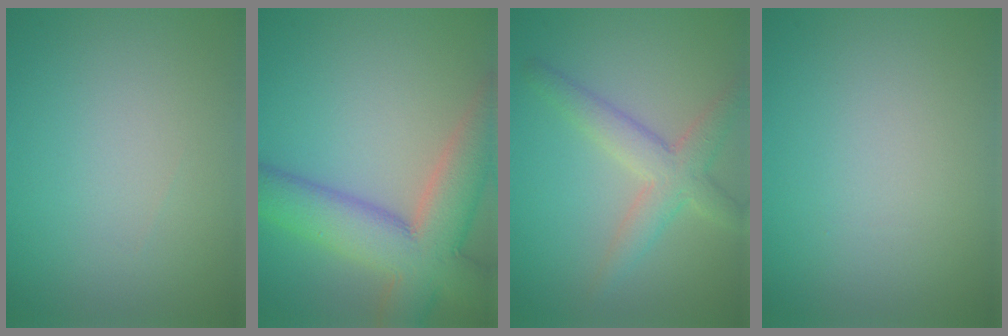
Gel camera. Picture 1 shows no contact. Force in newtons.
{"total": 9.8, "press": 9.7, "slide": 0.6}
{"total": 3.9, "press": 3.9, "slide": 0.3}
{"total": 0.0}